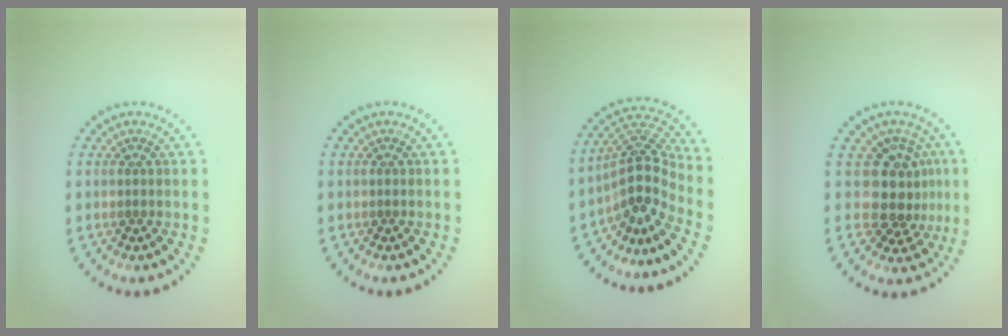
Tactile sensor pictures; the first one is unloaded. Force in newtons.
{"total": 0.0}
{"total": 4.1, "press": 2.7, "slide": 3.0}
{"total": 4.1, "press": 3.3, "slide": 2.4}